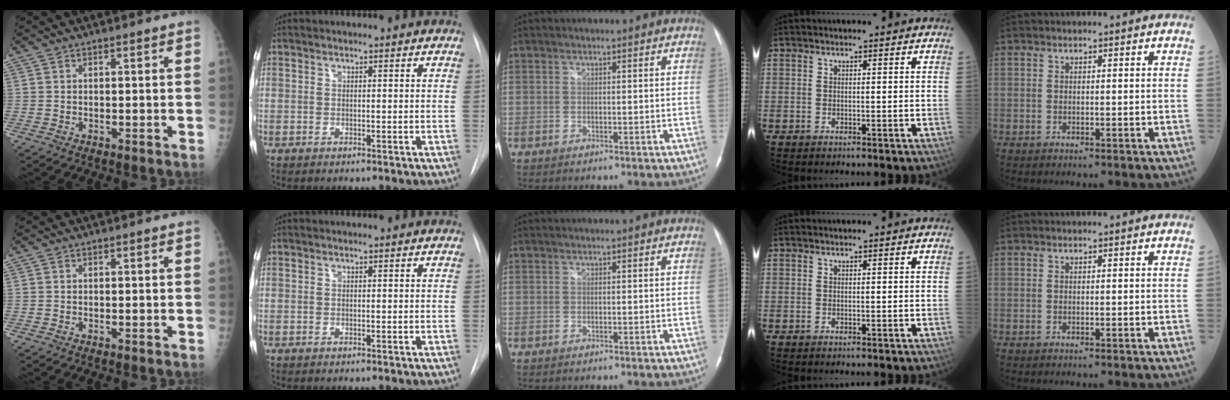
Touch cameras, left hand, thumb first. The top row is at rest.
{}